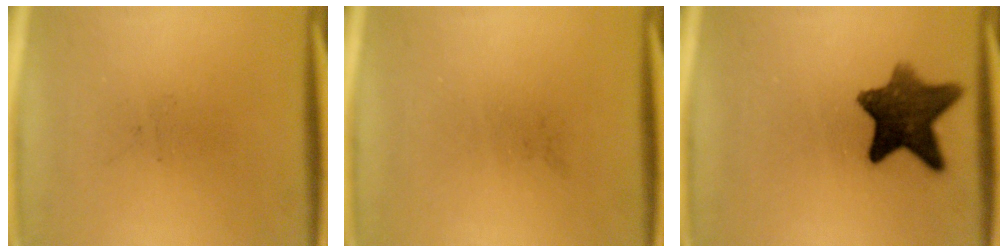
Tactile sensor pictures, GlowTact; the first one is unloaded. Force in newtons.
{"total": 0.0}
{"total": 10.4}